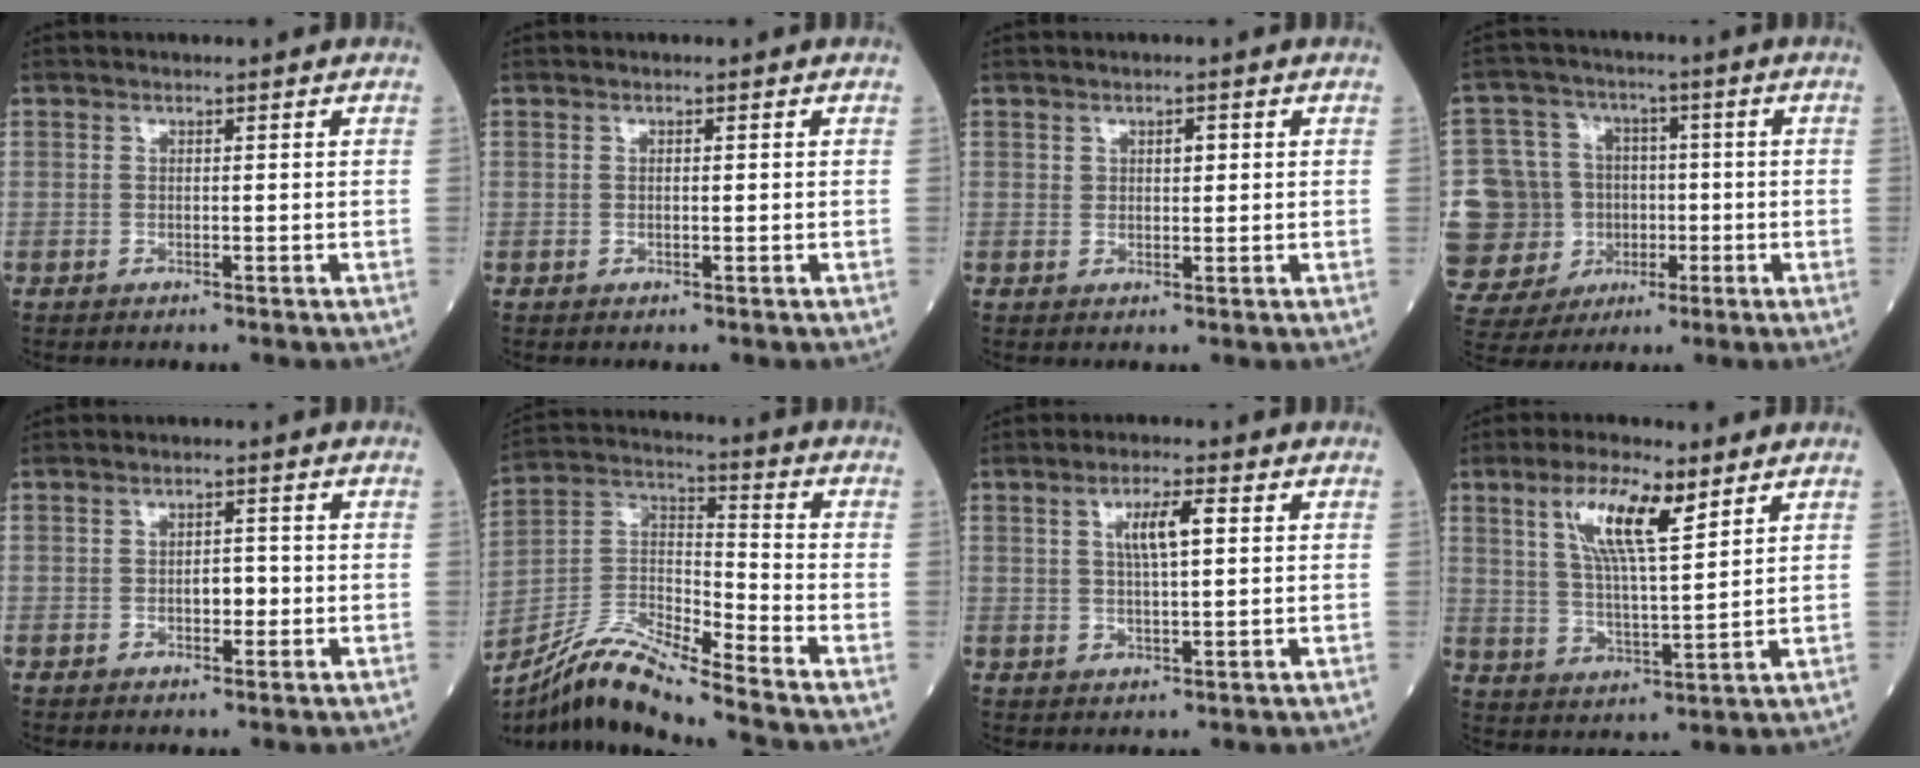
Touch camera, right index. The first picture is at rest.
{"total": 0.6, "force": [0.1, 0.1, 0.6], "torque": [-0.012, 0.000, 0.002]}
{"total": 1.7, "force": [0.6, 0.9, 1.3], "torque": [-0.017, 0.000, 0.009]}
{"total": 13.2, "force": [-1.3, 12.6, 3.7], "torque": [-0.106, 0.042, -0.003]}
{"total": 2.4, "force": [-0.4, 1.2, 2.0], "torque": [-0.027, 0.003, -0.005]}
{"total": 12.0, "force": [-10.2, 0.2, 6.2], "torque": [-0.127, 0.007, -0.192]}
{"total": 5.2, "force": [1.5, 0.9, 4.9], "torque": [-0.090, 0.006, 0.028]}
{"total": 10.3, "force": [5.3, 1.9, 8.6], "torque": [-0.165, 0.004, 0.099]}